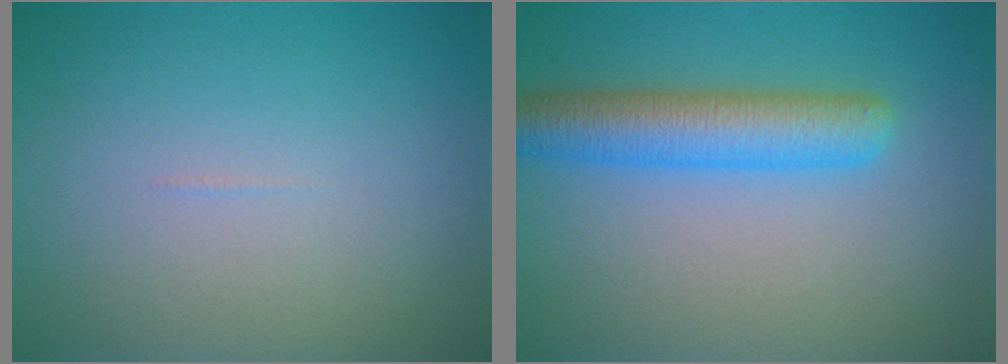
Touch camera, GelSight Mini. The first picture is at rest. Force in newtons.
{"total": 5.5, "press": 5.5, "slide": 0.1}